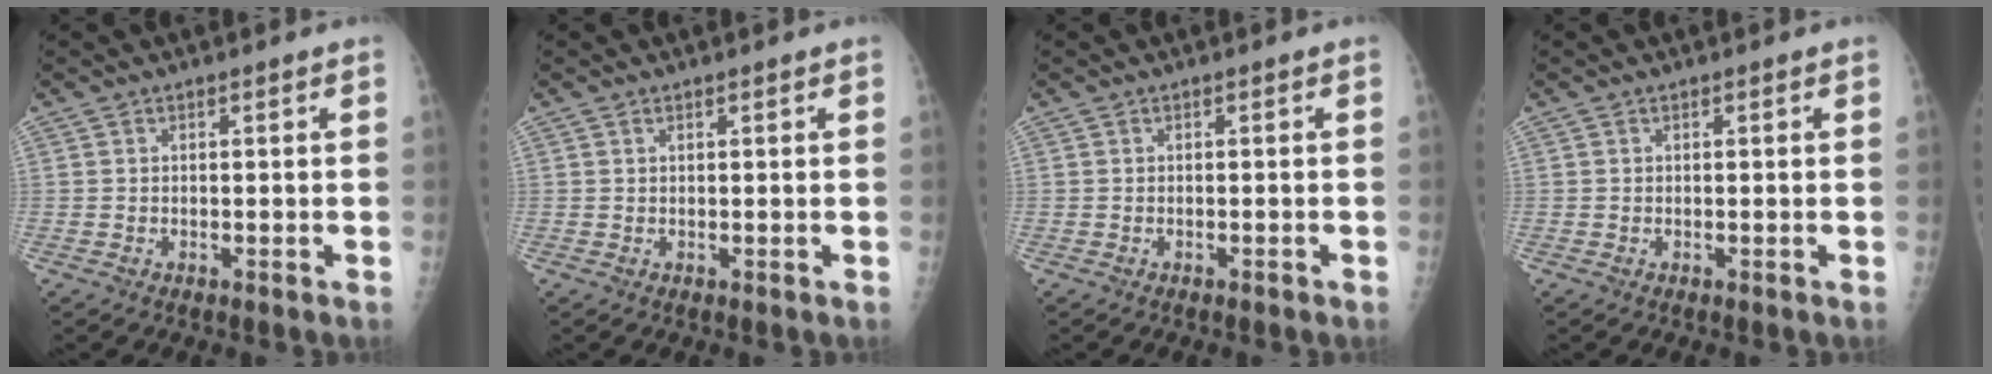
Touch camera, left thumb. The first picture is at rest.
{"total": 0.0}
{"total": 0.6, "force": [-0.4, 0.1, 0.4], "torque": [-0.010, 0.001, -0.003]}
{"total": 0.0}